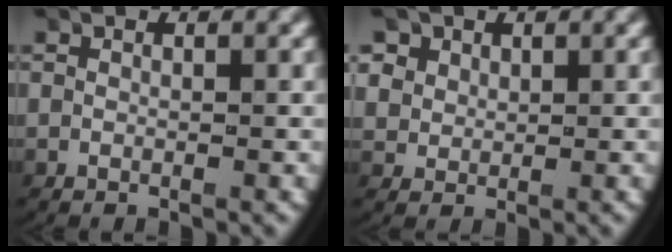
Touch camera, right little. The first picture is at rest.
{"total": 2.9, "force": [1.3, 2.4, 1.1], "torque": [-0.030, -0.004, 0.028]}